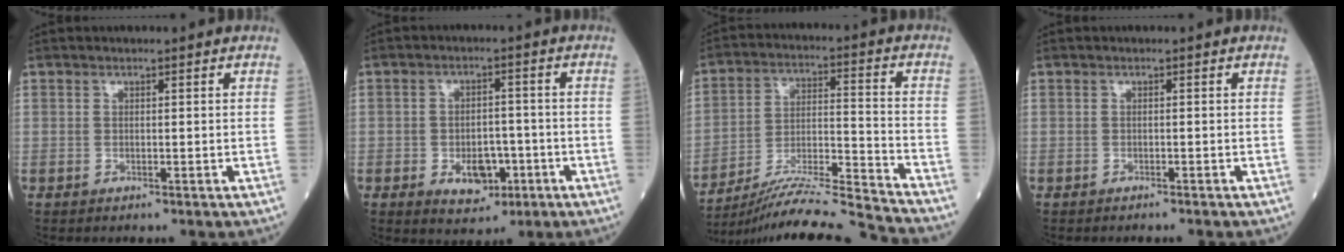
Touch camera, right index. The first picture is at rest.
{"total": 6.2, "force": [-2.4, 3.8, 4.4], "torque": [-0.061, 0.001, -0.030]}
{"total": 16.9, "force": [-16.1, -2.7, 4.5], "torque": [-0.073, 0.006, -0.271]}
{"total": 1.1, "force": [-1.1, 0.0, 0.3], "torque": [-0.004, 0.001, -0.014]}